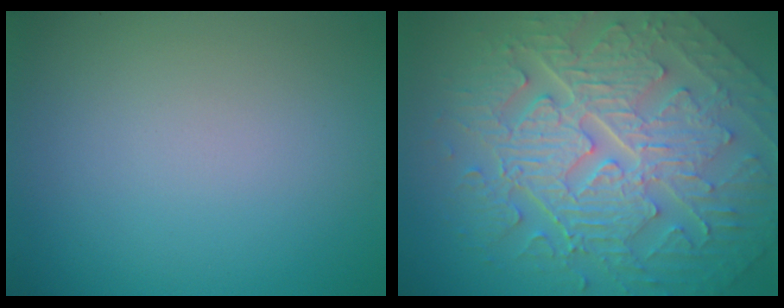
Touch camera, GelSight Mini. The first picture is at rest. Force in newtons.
{"total": 10.4, "press": 7.1, "slide": 7.6}